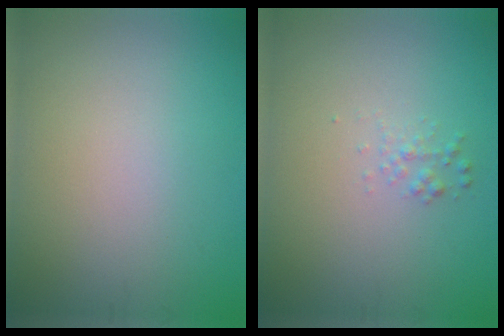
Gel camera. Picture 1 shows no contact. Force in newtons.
{"total": 0.9, "press": 0.9, "slide": 0.1}